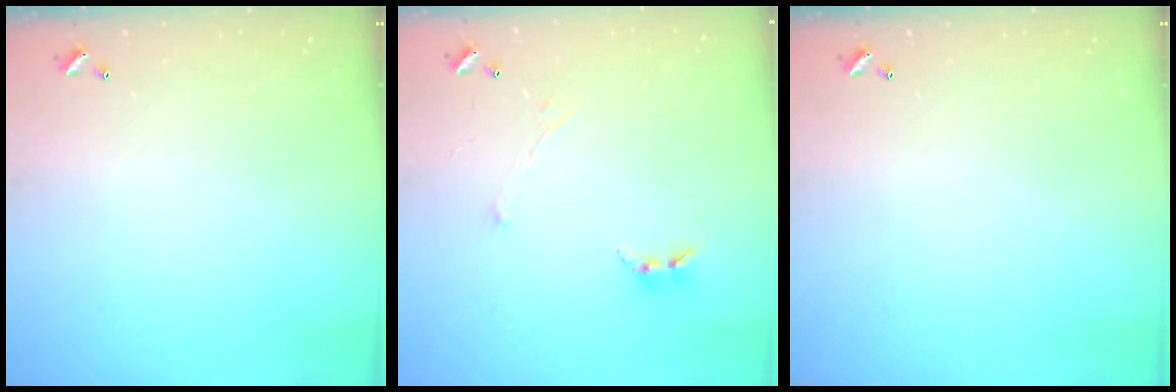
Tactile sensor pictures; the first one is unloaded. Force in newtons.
{"total": 0.7, "press": 0.4, "slide": 0.5}
{"total": 0.0}